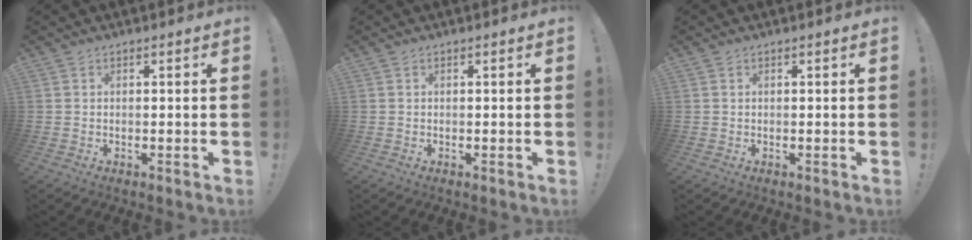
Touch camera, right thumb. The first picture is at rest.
{"total": 0.0}
{"total": 0.0}